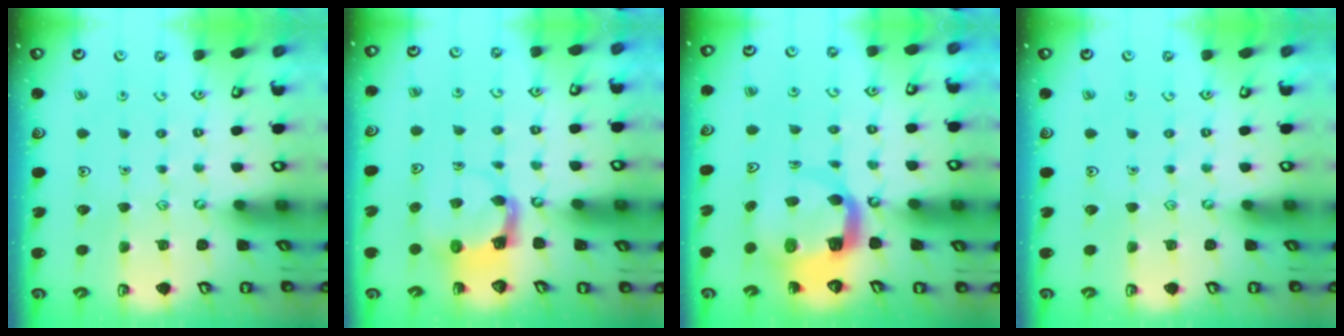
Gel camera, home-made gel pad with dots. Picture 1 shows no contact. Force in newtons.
{"total": 4.0, "press": 3.9, "slide": 0.7}
{"total": 7.2, "press": 7.2, "slide": 0.9}
{"total": 0.0}